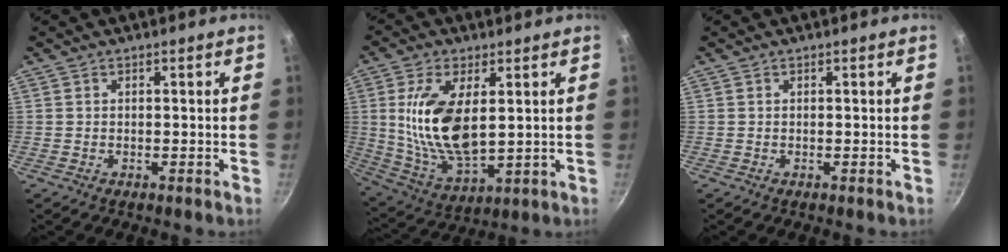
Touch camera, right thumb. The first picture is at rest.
{"total": 16.0, "force": [2.9, 7.7, 13.7], "torque": [-0.260, -0.021, 0.064]}
{"total": 0.0}